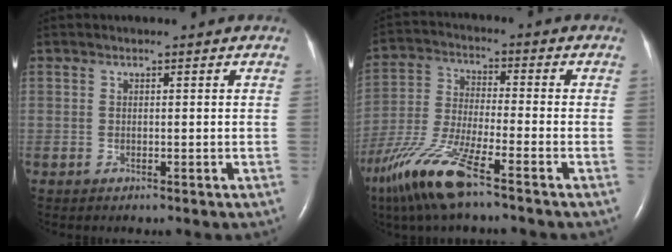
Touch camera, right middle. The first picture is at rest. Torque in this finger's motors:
{"motor_torque": [1.10, -1.04, 0.31, 0.13]}